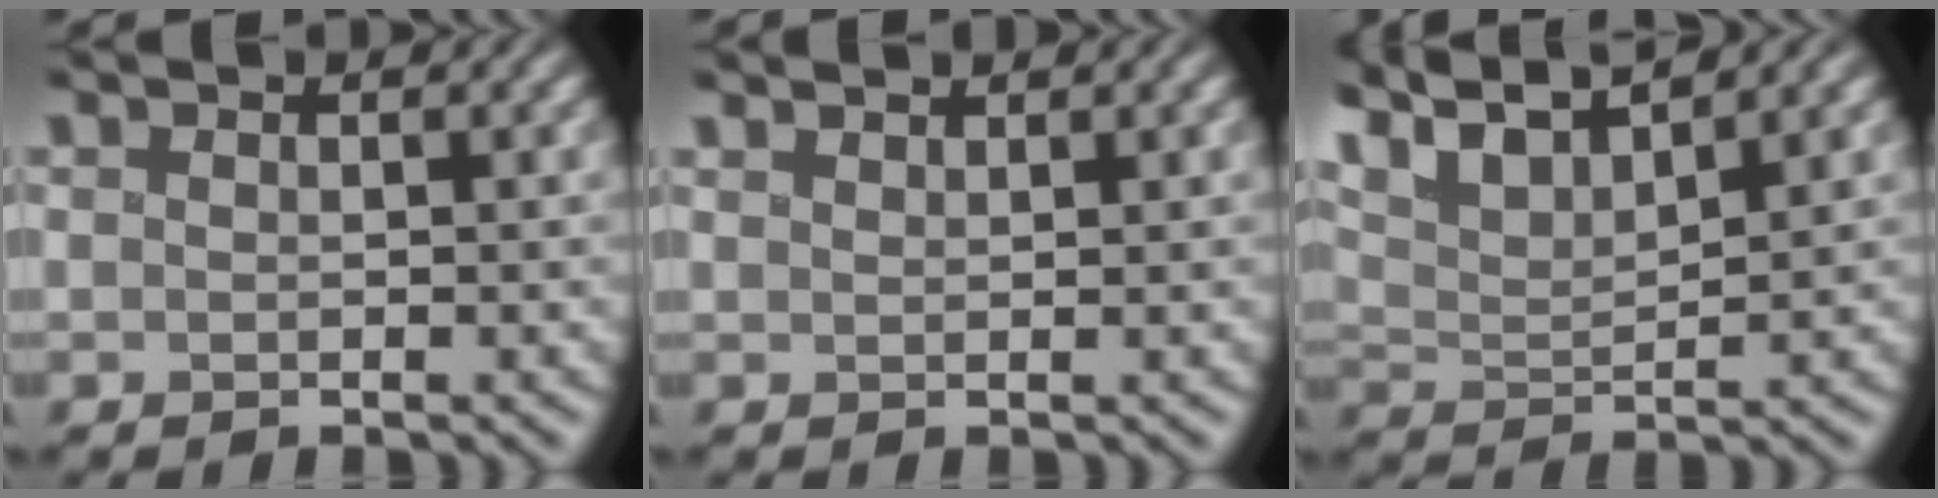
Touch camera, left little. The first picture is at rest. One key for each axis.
{"total": 1.1, "fx": 1.1, "fy": 0.2, "fz": 0.3, "tx": 0.000, "ty": 0.006, "tz": 0.011}
{"total": 7.3, "fx": 5.7, "fy": 1.9, "fz": 4.0, "tx": -0.103, "ty": 0.016, "tz": 0.097}